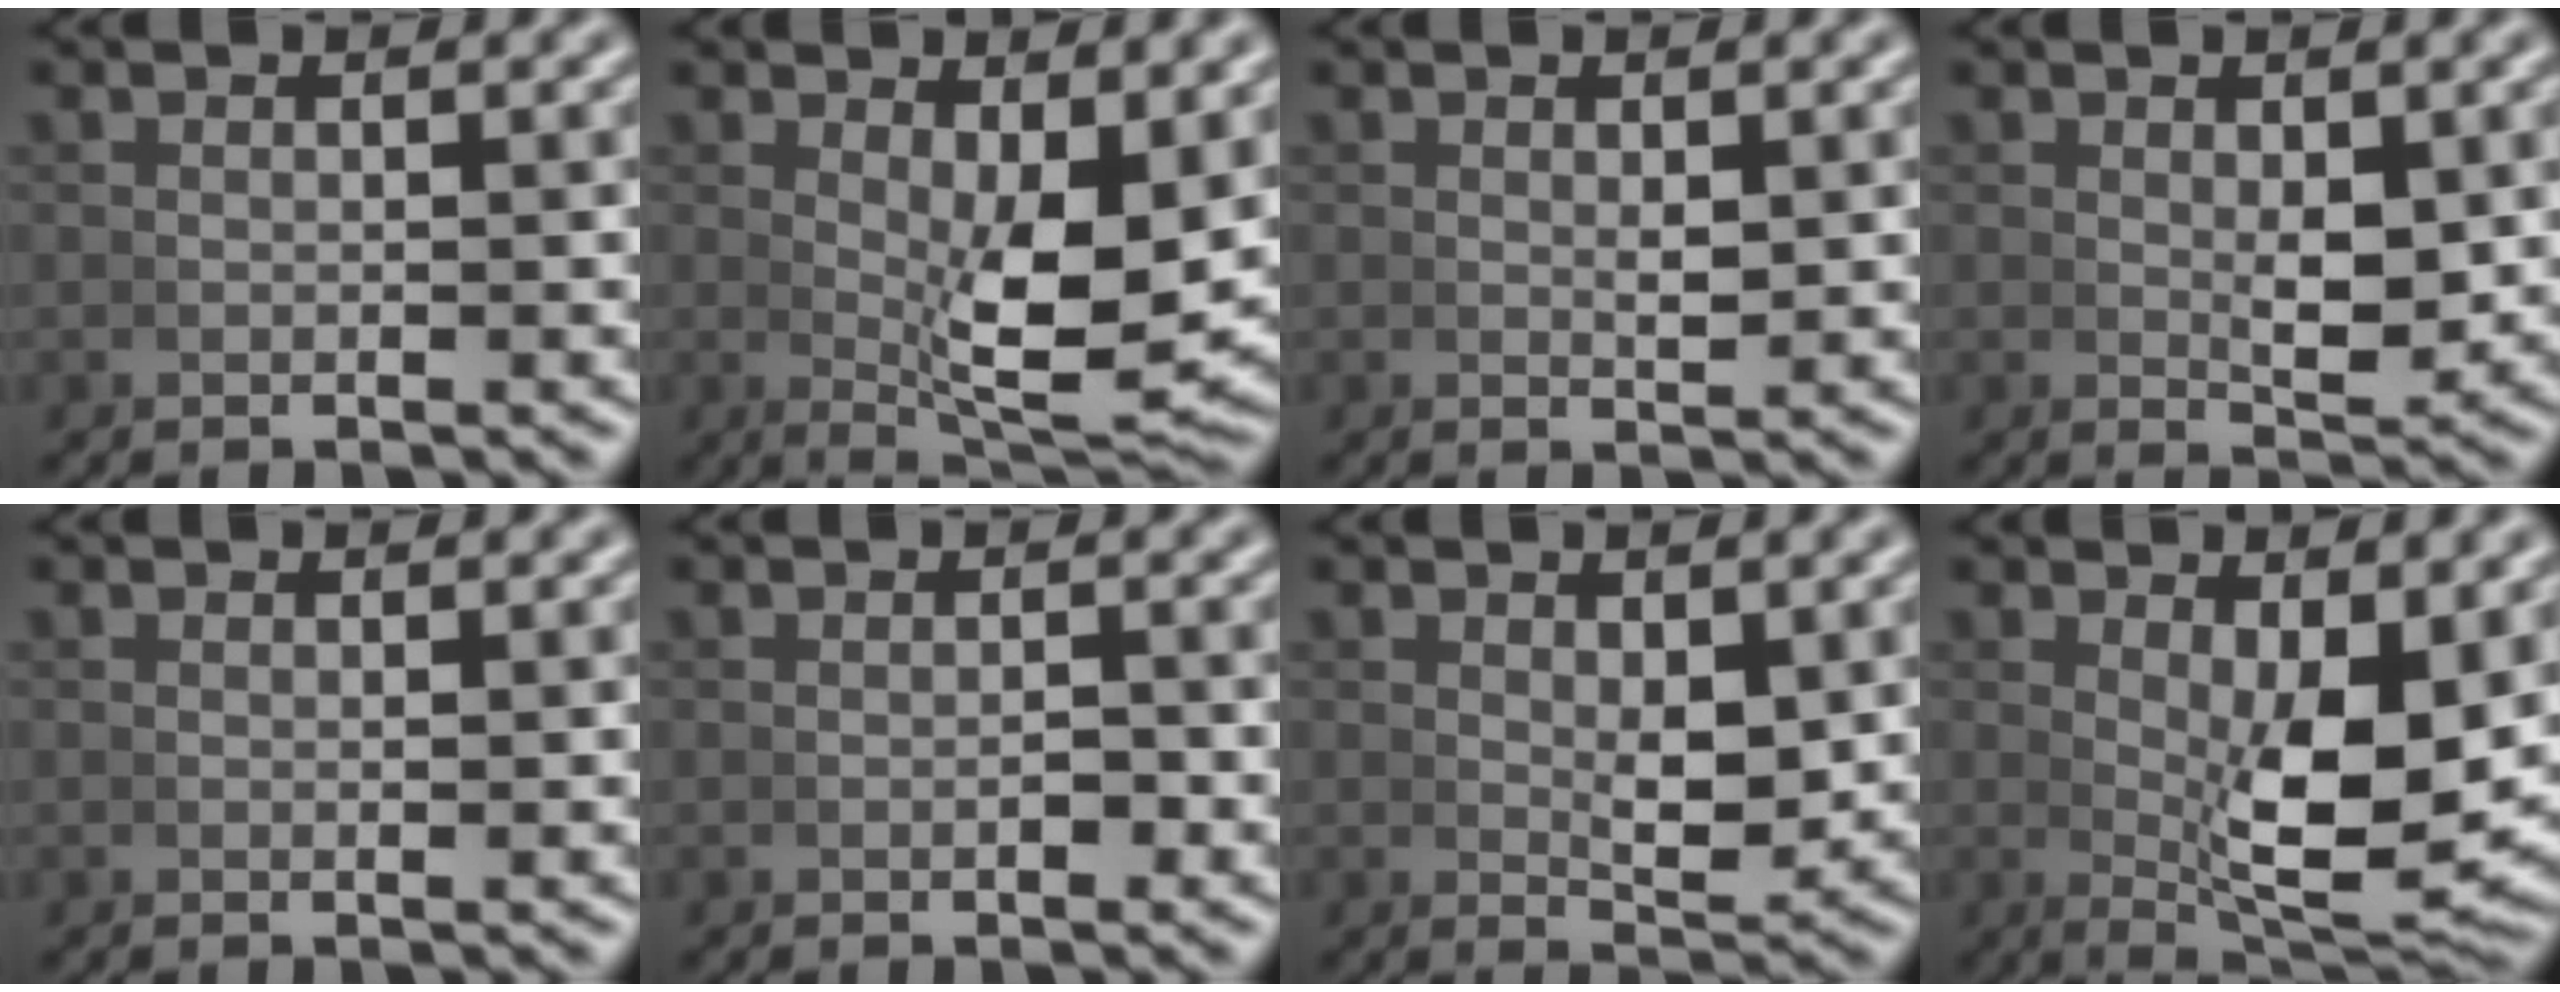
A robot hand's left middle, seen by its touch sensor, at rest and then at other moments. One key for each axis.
{"total": 6.7, "fx": 1.5, "fy": 1.8, "fz": 6.3, "tx": -0.094, "ty": -0.025, "tz": 0.030}
{"total": 1.1, "fx": 0.4, "fy": 0.4, "fz": 0.9, "tx": -0.014, "ty": -0.004, "tz": 0.011}
{"total": 2.6, "fx": 0.6, "fy": 0.9, "fz": 2.3, "tx": -0.034, "ty": -0.012, "tz": 0.015}
{"total": 0.0}
{"total": 0.8, "fx": -0.3, "fy": 0.4, "fz": 0.7, "tx": -0.009, "ty": 0.002, "tz": -0.006}
{"total": 2.8, "fx": 0.9, "fy": 1.0, "fz": 2.5, "tx": -0.035, "ty": -0.013, "tz": 0.019}
{"total": 7.3, "fx": 1.6, "fy": 2.1, "fz": 6.8, "tx": -0.102, "ty": -0.025, "tz": 0.032}